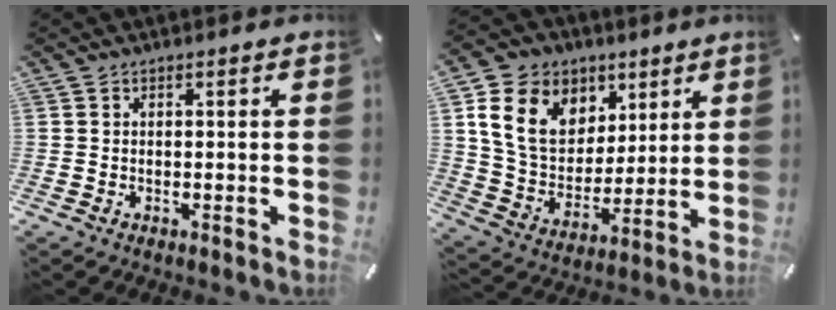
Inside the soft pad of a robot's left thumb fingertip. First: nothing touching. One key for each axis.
{"total": 16.6, "fx": 7.1, "fy": 12.8, "fz": 7.8, "tx": -0.154, "ty": -0.016, "tz": 0.142}